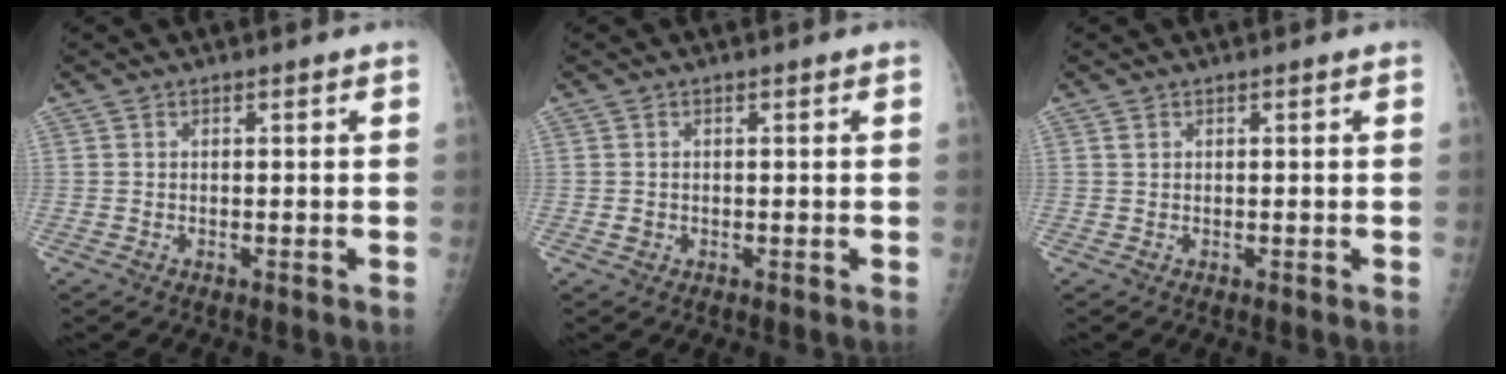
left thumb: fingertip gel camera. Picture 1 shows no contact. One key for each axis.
{"total": 1.1, "fx": -0.1, "fy": 1.0, "fz": 0.4, "tx": -0.004, "ty": 0.001, "tz": 0.000}
{"total": 0.6, "fx": 0.3, "fy": 0.4, "fz": 0.2, "tx": -0.002, "ty": 0.001, "tz": 0.006}